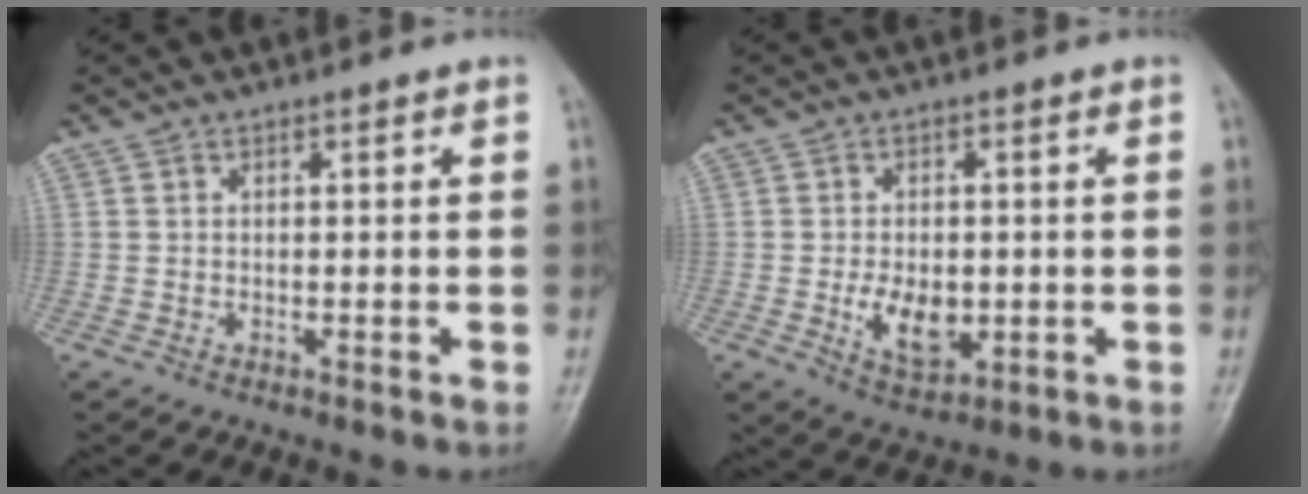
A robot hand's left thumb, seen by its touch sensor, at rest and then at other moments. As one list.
[{"total": 7.5, "force": [-1.3, 4.8, 5.6], "torque": [-0.078, -0.007, -0.014]}]